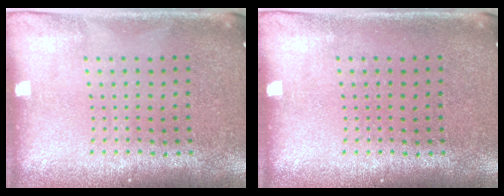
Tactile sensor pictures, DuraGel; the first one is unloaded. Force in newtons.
{"total": 0.0}